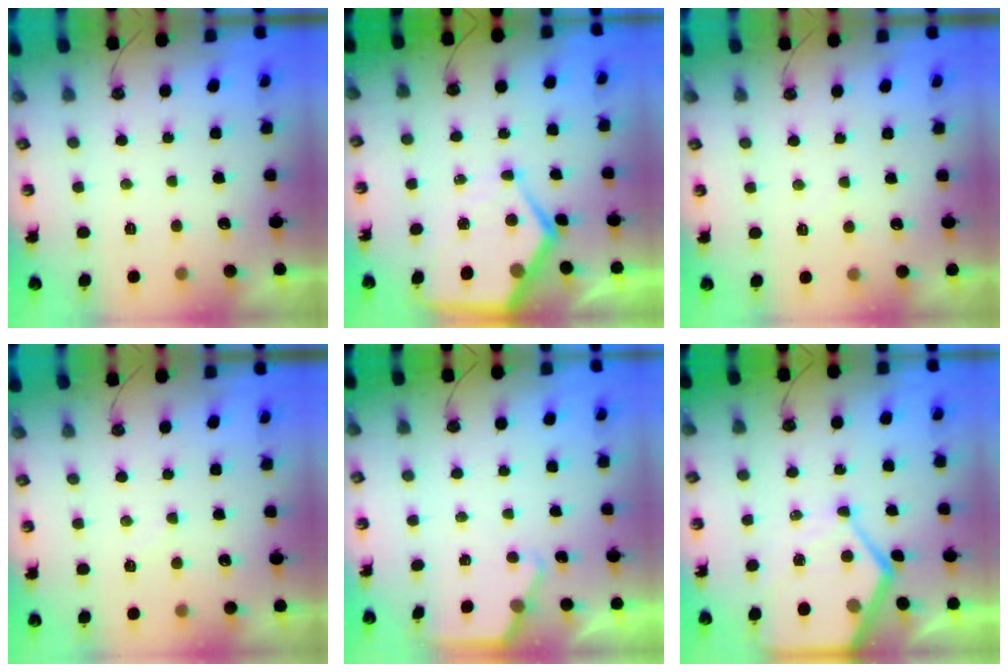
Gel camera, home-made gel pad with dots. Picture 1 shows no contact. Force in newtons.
{"total": 12.1, "press": 12.0, "slide": 1.4}
{"total": 3.9, "press": 3.9, "slide": 0.5}
{"total": 5.1, "press": 5.0, "slide": 0.7}
{"total": 2.7, "press": 2.7, "slide": 0.2}
{"total": 11.5, "press": 11.5, "slide": 1.1}